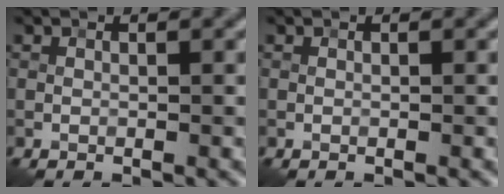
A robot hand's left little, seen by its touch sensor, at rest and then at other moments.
{"total": 0.0}